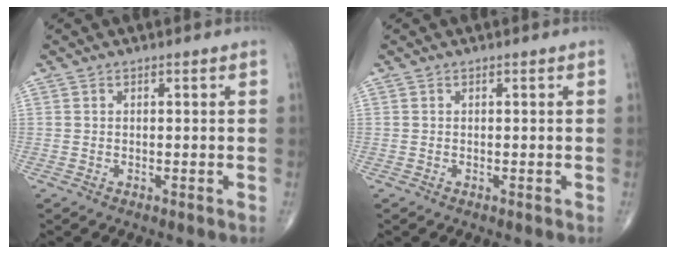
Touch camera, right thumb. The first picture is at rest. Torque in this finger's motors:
{"motor_torque": [-0.20, -0.02, 0.02, -0.07, -0.01]}